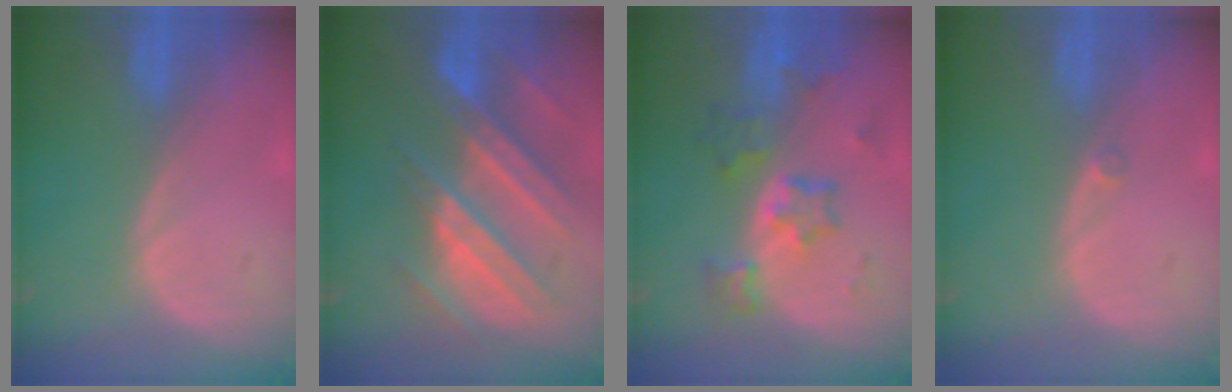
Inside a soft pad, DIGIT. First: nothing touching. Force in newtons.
{"total": 10.8, "press": 9.6, "slide": 4.9}
{"total": 7.0, "press": 6.5, "slide": 2.6}
{"total": 0.7, "press": 0.6, "slide": 0.3}